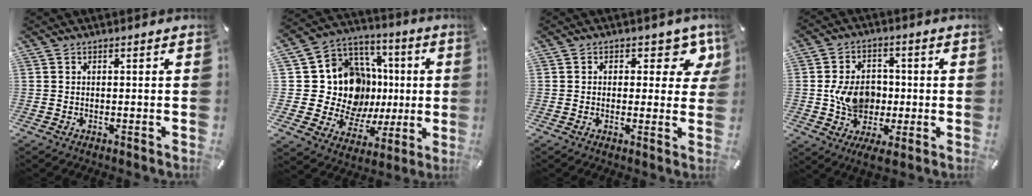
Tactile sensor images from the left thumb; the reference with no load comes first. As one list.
[{"total": 18.3, "force": [1.0, 16.2, 8.5], "torque": [-0.164, -0.035, 0.046]}, {"total": 6.4, "force": [2.8, 4.2, 4.0], "torque": [-0.032, -0.013, 0.041]}, {"total": 9.4, "force": [-0.8, 7.3, 5.8], "torque": [-0.114, 0.013, -0.014]}]